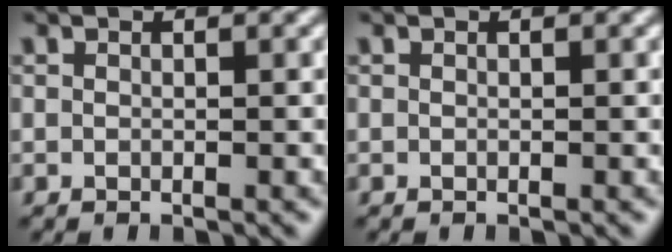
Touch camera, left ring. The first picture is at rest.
{"total": 0.0}